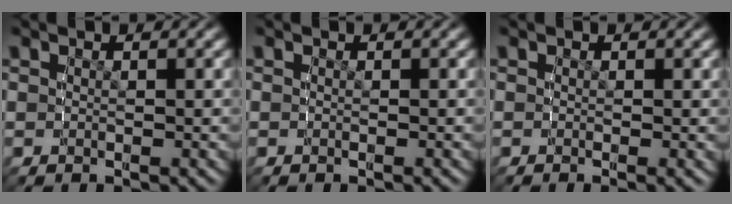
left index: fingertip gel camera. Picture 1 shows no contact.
{"total": 0.0}
{"total": 1.1, "force": [-0.6, 0.2, 0.9], "torque": [-0.006, 0.001, -0.010]}